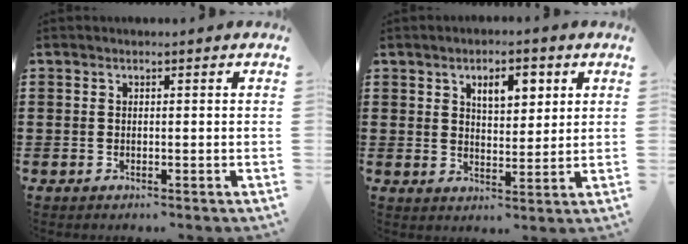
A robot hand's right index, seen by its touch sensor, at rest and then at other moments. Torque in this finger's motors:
{"motor_torque": [0.91, 0.21, 0.46, 0.06]}